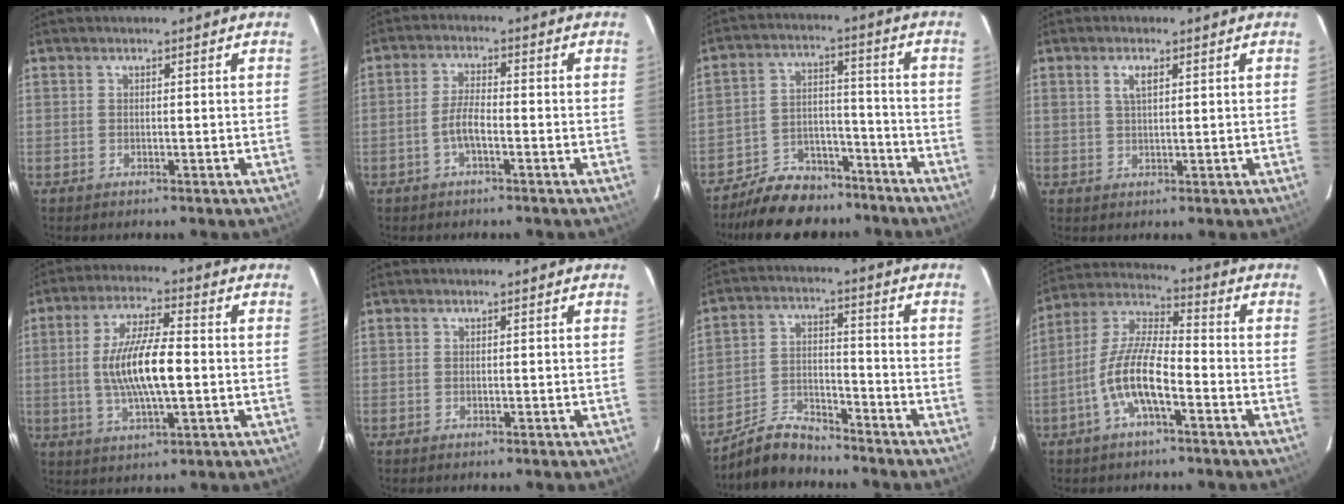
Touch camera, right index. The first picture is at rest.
{"total": 4.0, "force": [-1.8, 1.0, 3.4], "torque": [-0.077, 0.007, -0.036]}
{"total": 14.3, "force": [-11.5, 6.9, 4.8], "torque": [-0.111, 0.030, -0.166]}
{"total": 2.7, "force": [1.1, 1.1, 2.2], "torque": [-0.042, 0.004, 0.019]}
{"total": 11.9, "force": [-0.8, 3.2, 11.5], "torque": [-0.221, -0.001, -0.010]}
{"total": 0.0}
{"total": 7.9, "force": [-7.3, 2.4, 1.8], "torque": [-0.049, 0.022, -0.133]}
{"total": 11.1, "force": [-4.7, 3.1, 9.6], "torque": [-0.205, 0.005, -0.092]}